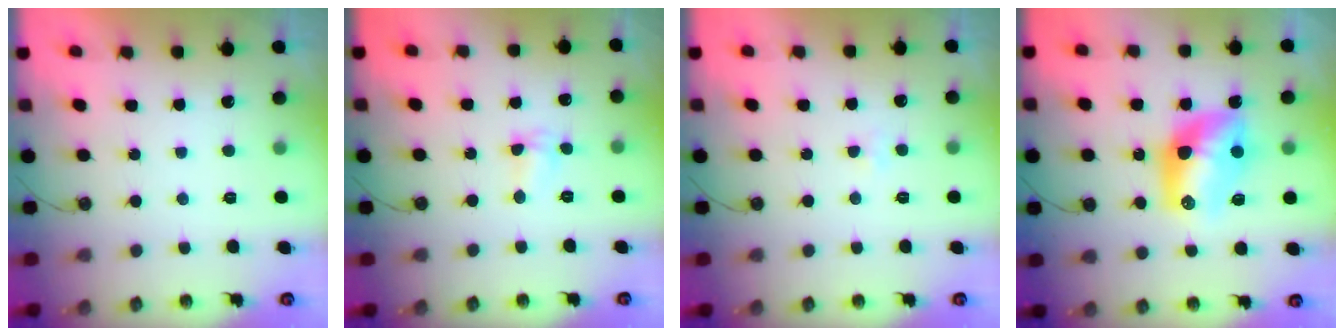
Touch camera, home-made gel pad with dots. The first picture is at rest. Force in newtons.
{"total": 5.8, "press": 4.7, "slide": 3.4}
{"total": 2.4, "press": 2.3, "slide": 0.6}
{"total": 12.3, "press": 12.2, "slide": 1.1}